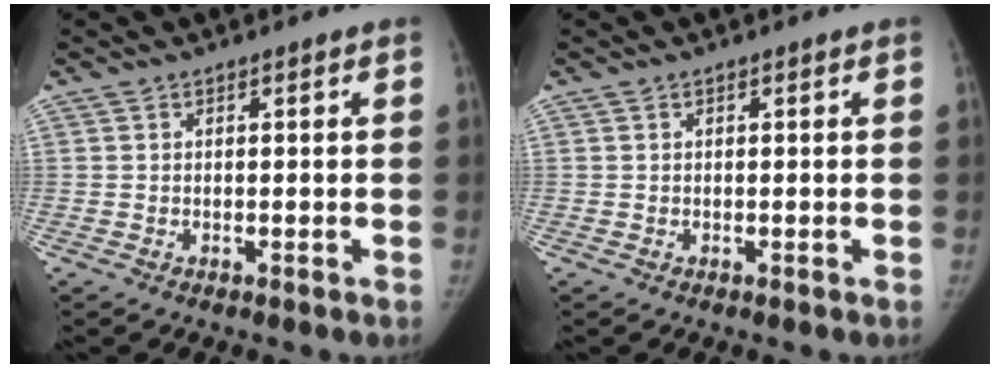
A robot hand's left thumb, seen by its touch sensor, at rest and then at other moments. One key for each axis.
{"total": 0.0}